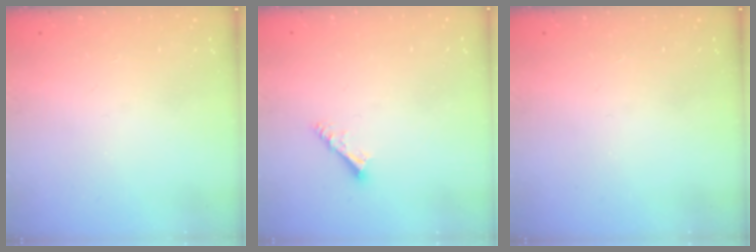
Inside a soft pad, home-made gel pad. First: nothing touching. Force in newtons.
{"total": 4.4, "press": 4.4, "slide": 0.1}
{"total": 0.0}